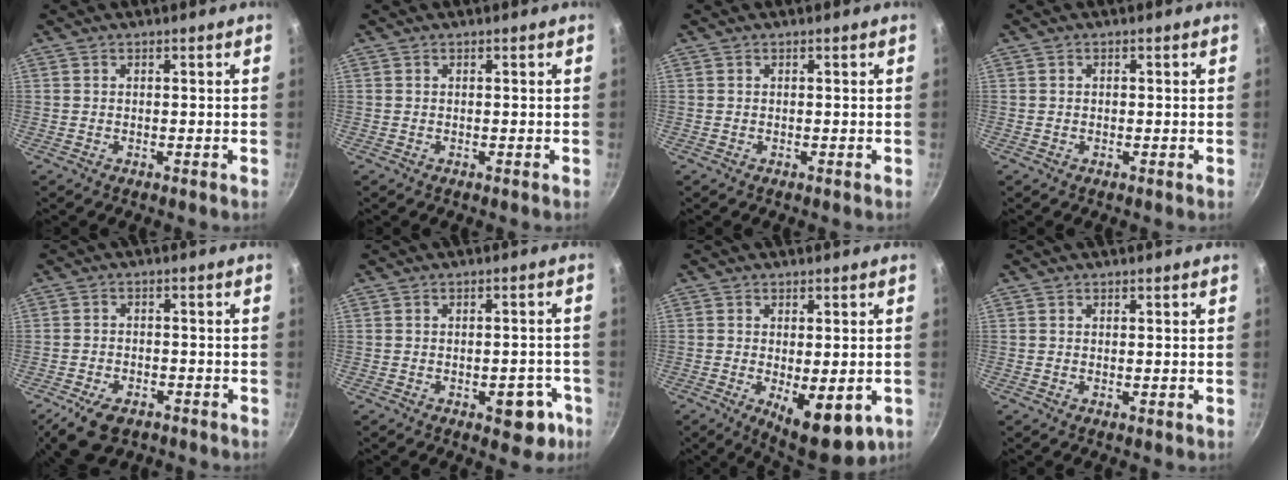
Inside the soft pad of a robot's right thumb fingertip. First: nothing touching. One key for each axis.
{"total": 0.0}
{"total": 0.0}
{"total": 0.6, "fx": 0.0, "fy": 0.5, "fz": 0.2, "tx": -0.002, "ty": 0.004, "tz": 0.000}
{"total": 8.3, "fx": -5.2, "fy": 4.5, "fz": 4.6, "tx": -0.084, "ty": 0.018, "tz": -0.084}
{"total": 6.9, "fx": -3.1, "fy": 3.8, "fz": 4.9, "tx": -0.029, "ty": 0.024, "tz": -0.031}
{"total": 11.5, "fx": -3.4, "fy": 4.6, "fz": 10.0, "tx": -0.126, "ty": -0.012, "tz": -0.034}
{"total": 0.0}